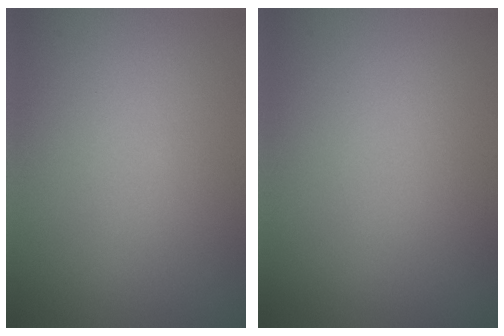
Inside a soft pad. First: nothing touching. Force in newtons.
{"total": 0.0}